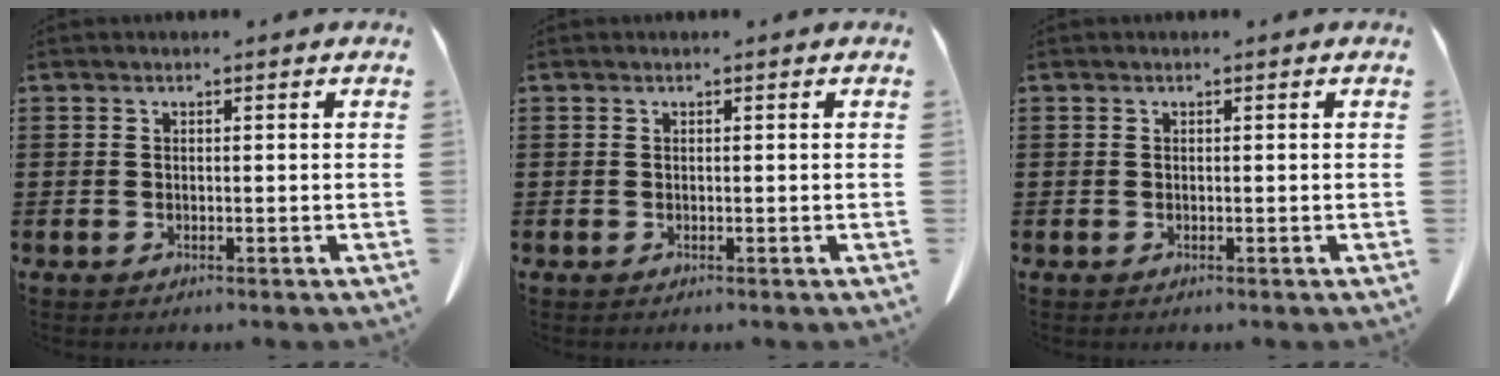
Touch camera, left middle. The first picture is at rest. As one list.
[{"total": 0.0}, {"total": 0.0}]